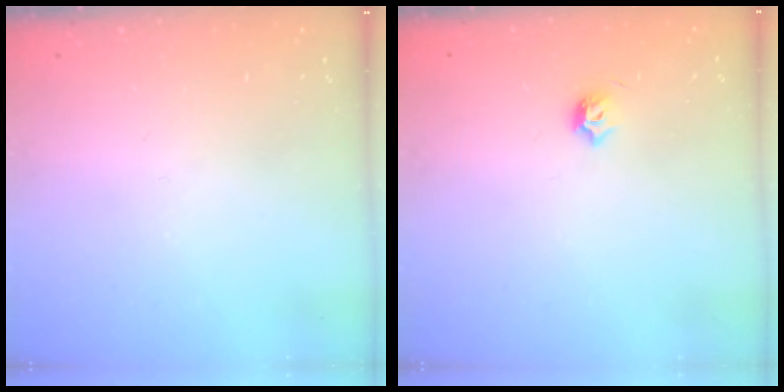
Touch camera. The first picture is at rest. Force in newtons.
{"total": 4.0, "press": 3.8, "slide": 1.0}